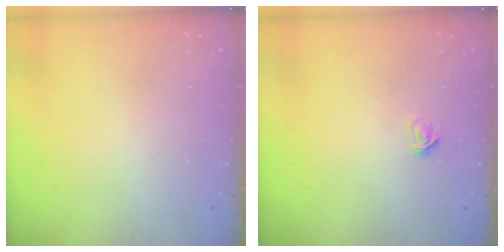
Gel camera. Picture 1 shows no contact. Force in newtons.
{"total": 2.1, "press": 2.1, "slide": 0.2}